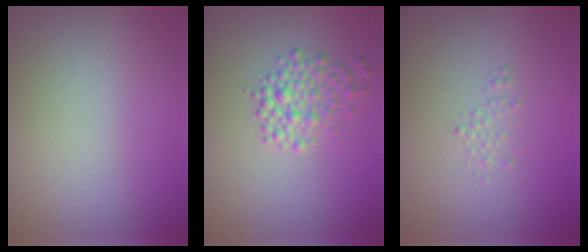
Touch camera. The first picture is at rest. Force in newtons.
{"total": 3.1, "press": 3.1, "slide": 0.1}
{"total": 0.8, "press": 0.8, "slide": 0.0}